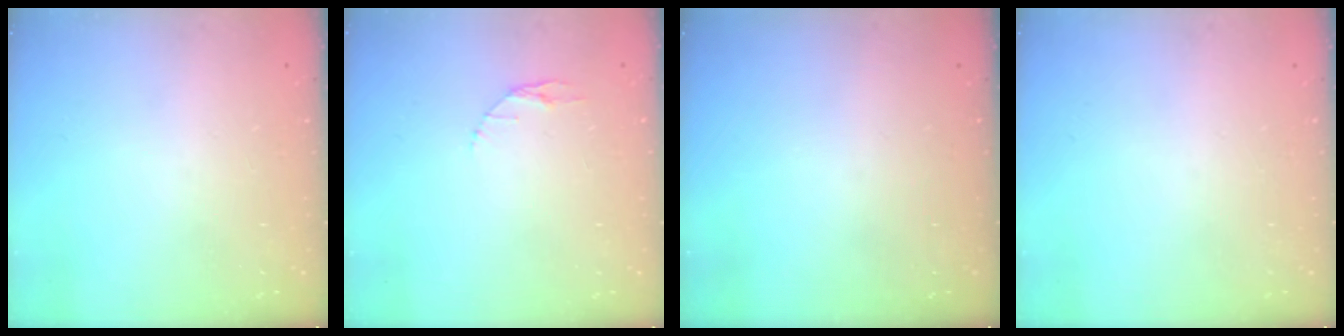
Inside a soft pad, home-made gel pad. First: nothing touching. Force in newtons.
{"total": 2.9, "press": 2.9, "slide": 0.4}
{"total": 0.0}
{"total": 0.0}